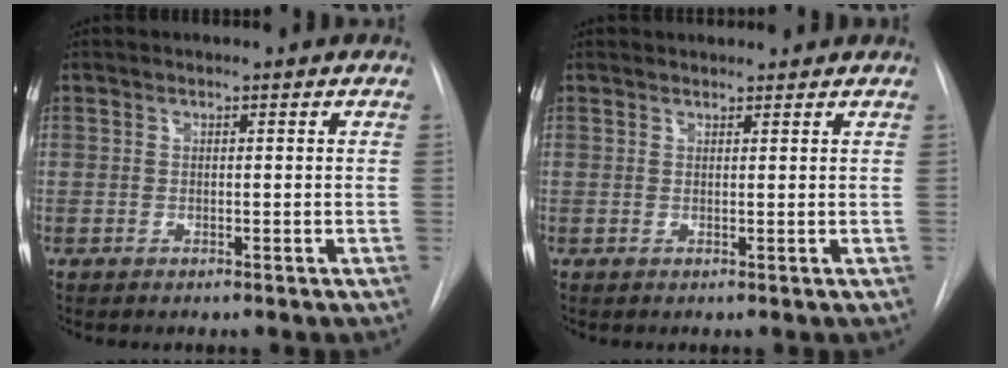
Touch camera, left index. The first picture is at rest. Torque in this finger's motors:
{"motor_torque": [-0.48, -1.02, 0.08, 0.01]}